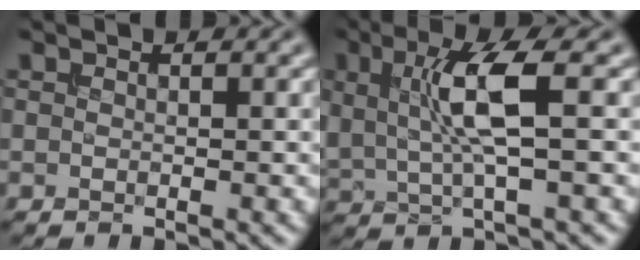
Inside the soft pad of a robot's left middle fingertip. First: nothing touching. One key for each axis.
{"total": 5.5, "fx": 1.1, "fy": 1.5, "fz": 5.2, "tx": -0.113, "ty": -0.001, "tz": 0.025}